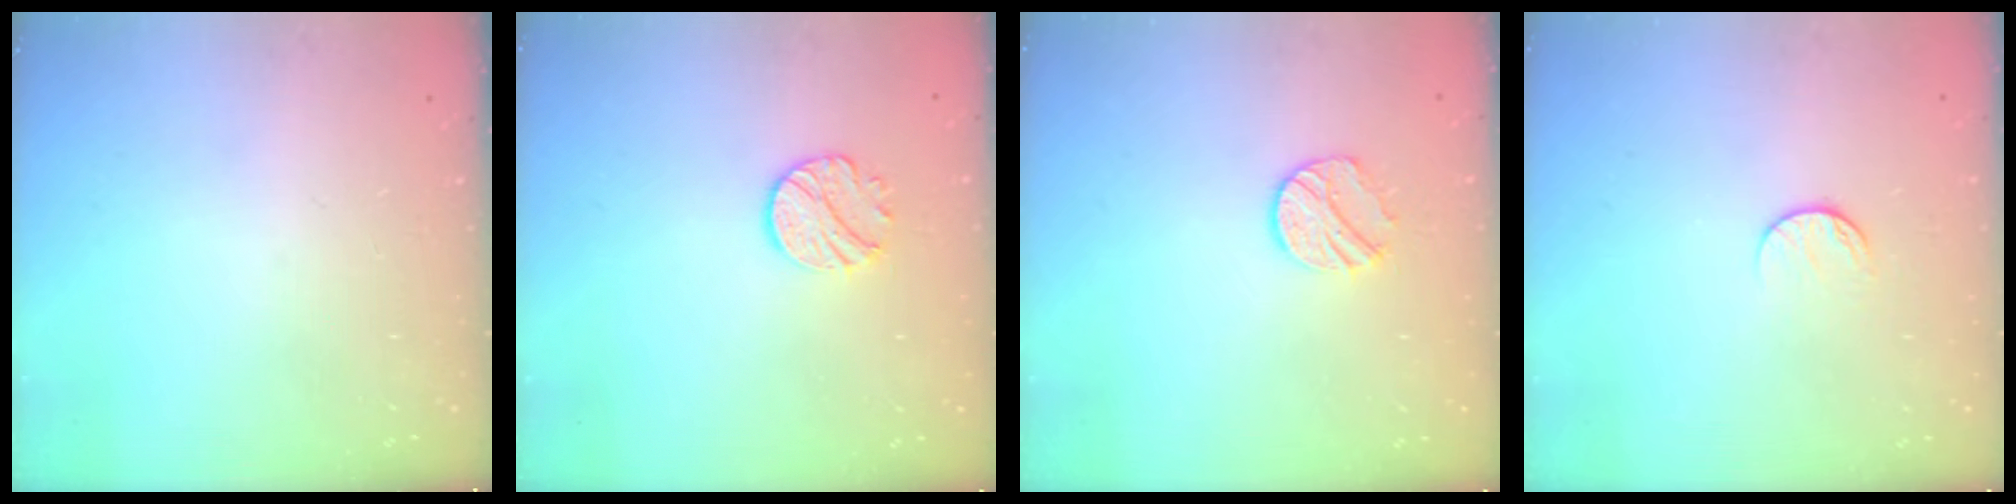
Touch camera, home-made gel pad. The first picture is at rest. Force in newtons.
{"total": 9.0, "press": 9.0, "slide": 0.3}
{"total": 9.0, "press": 9.0, "slide": 0.2}
{"total": 7.5, "press": 7.5, "slide": 0.9}